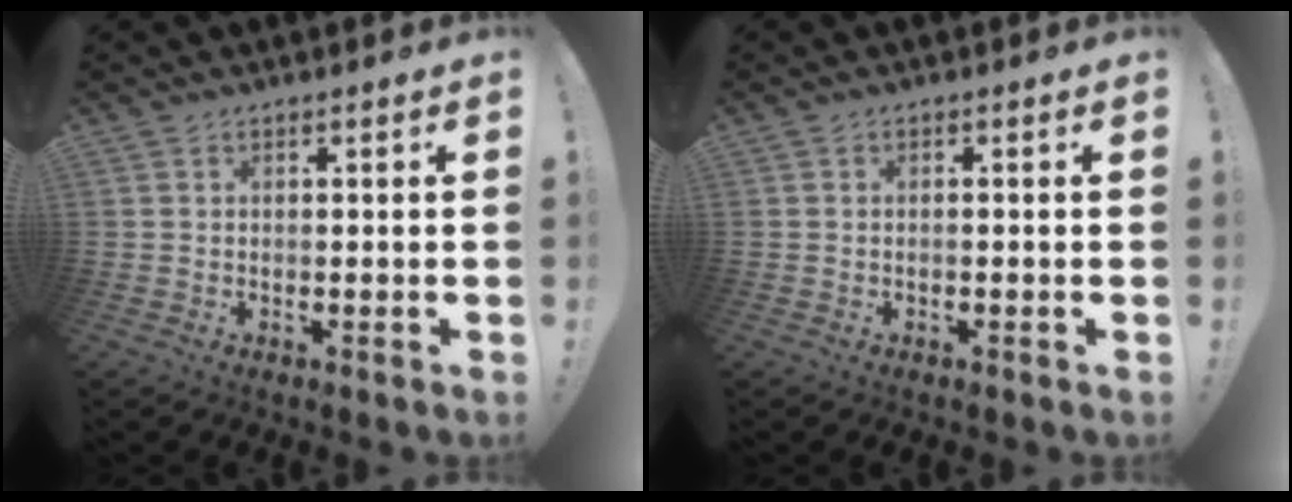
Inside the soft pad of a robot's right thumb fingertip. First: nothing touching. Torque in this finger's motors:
{"motor_torque": [0.33, -0.06, -0.17, -0.15, 0.02]}